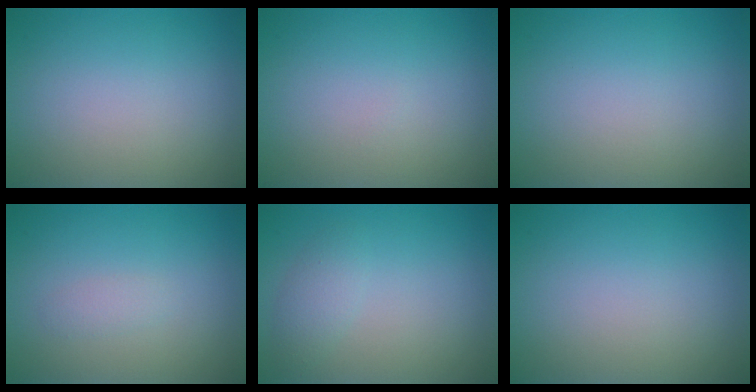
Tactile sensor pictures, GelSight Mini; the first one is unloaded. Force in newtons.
{"total": 0.0}
{"total": 0.0}
{"total": 0.8, "press": 0.8, "slide": 0.1}
{"total": 1.6, "press": 1.6, "slide": 0.1}
{"total": 0.0}